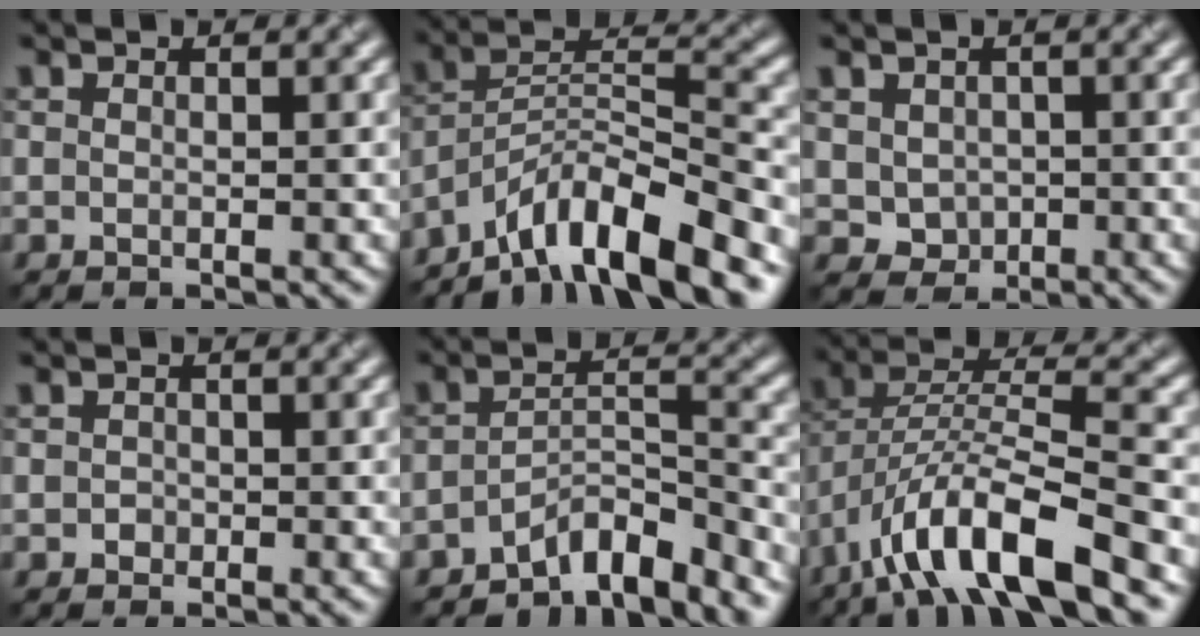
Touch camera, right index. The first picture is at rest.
{"total": 9.5, "force": [-7.3, 2.0, 5.7], "torque": [-0.084, 0.013, -0.138]}
{"total": 2.3, "force": [0.1, 2.1, 1.1], "torque": [-0.021, -0.007, 0.004]}
{"total": 0.8, "force": [-0.3, 0.7, 0.1], "torque": [0.001, -0.003, -0.005]}
{"total": 5.3, "force": [-4.5, 1.3, 2.6], "torque": [-0.033, 0.005, -0.079]}
{"total": 10.3, "force": [-6.2, 2.7, 7.8], "torque": [-0.134, 0.010, -0.116]}